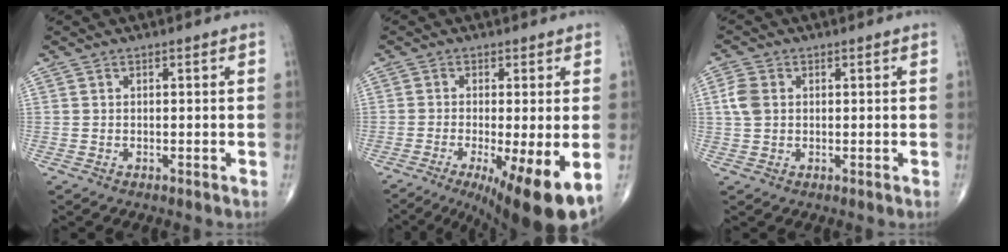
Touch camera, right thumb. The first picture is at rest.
{"total": 13.2, "force": [-5.0, 2.5, 11.9], "torque": [-0.157, -0.021, -0.071]}
{"total": 3.9, "force": [0.6, 2.9, 2.5], "torque": [-0.059, 0.006, 0.010]}